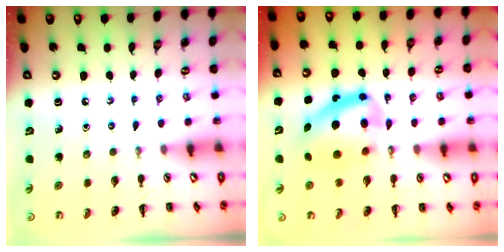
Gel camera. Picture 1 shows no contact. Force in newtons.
{"total": 12.4, "press": 12.0, "slide": 3.0}